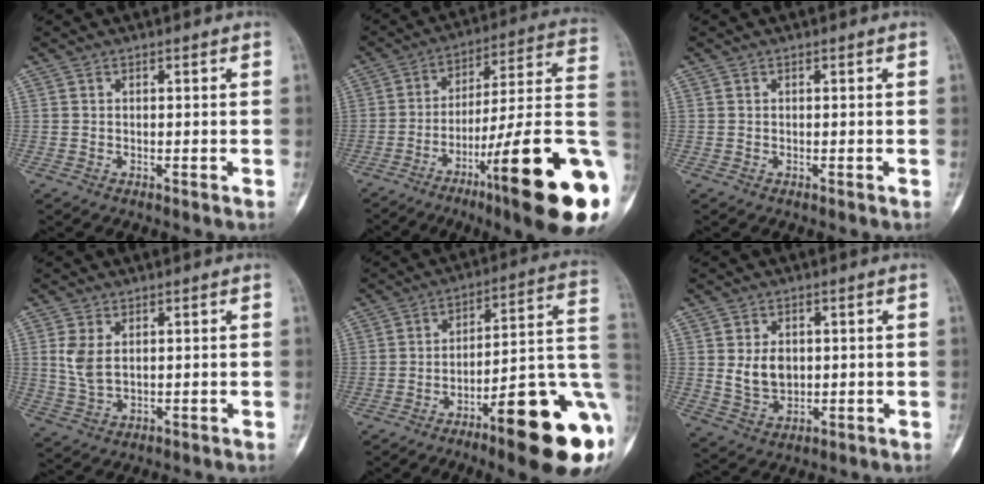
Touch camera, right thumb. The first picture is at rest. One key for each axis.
{"total": 26.5, "fx": -8.8, "fy": 3.9, "fz": 24.7, "tx": -0.291, "ty": 0.047, "tz": -0.125}
{"total": 0.0}
{"total": 5.0, "fx": 1.3, "fy": 3.0, "fz": 3.8, "tx": -0.082, "ty": -0.005, "tz": 0.036}
{"total": 22.1, "fx": -8.0, "fy": 4.8, "fz": 20.0, "tx": -0.216, "ty": 0.049, "tz": -0.108}
{"total": 6.1, "fx": 0.8, "fy": 4.4, "fz": 4.1, "tx": -0.056, "ty": -0.011, "tz": 0.027}